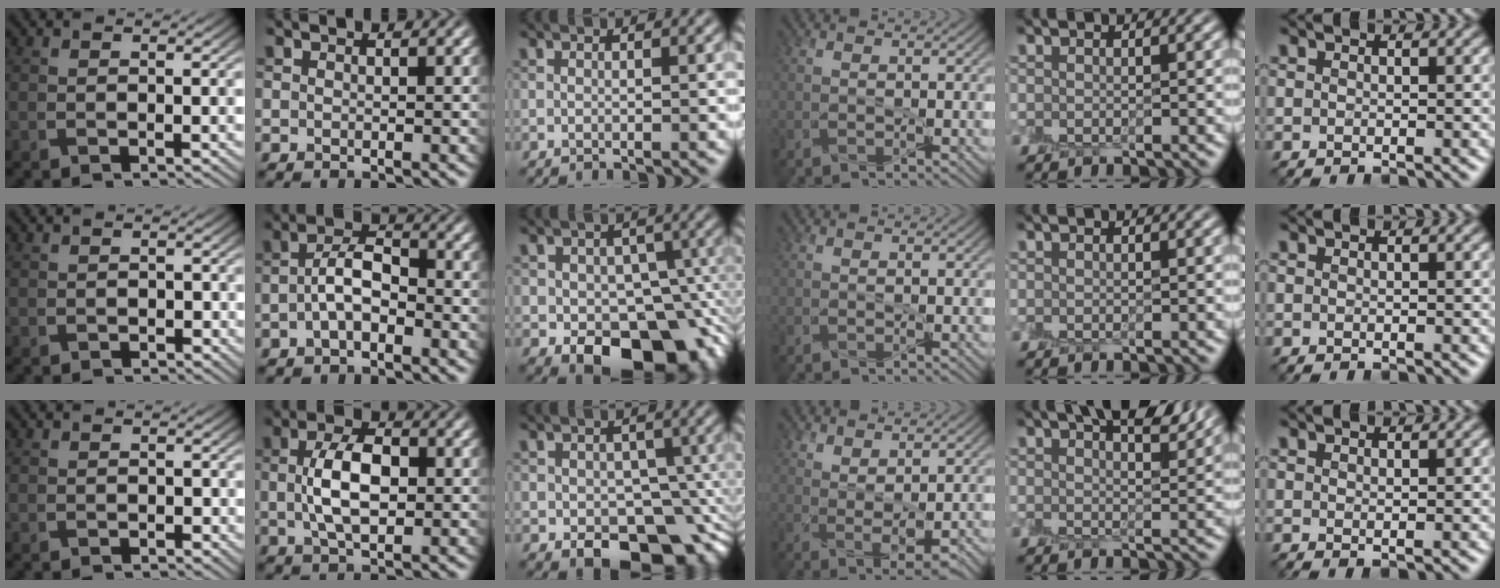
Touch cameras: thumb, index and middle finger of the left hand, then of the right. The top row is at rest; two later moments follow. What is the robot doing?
{"motion": "peel", "object": "lint roller sheet"}